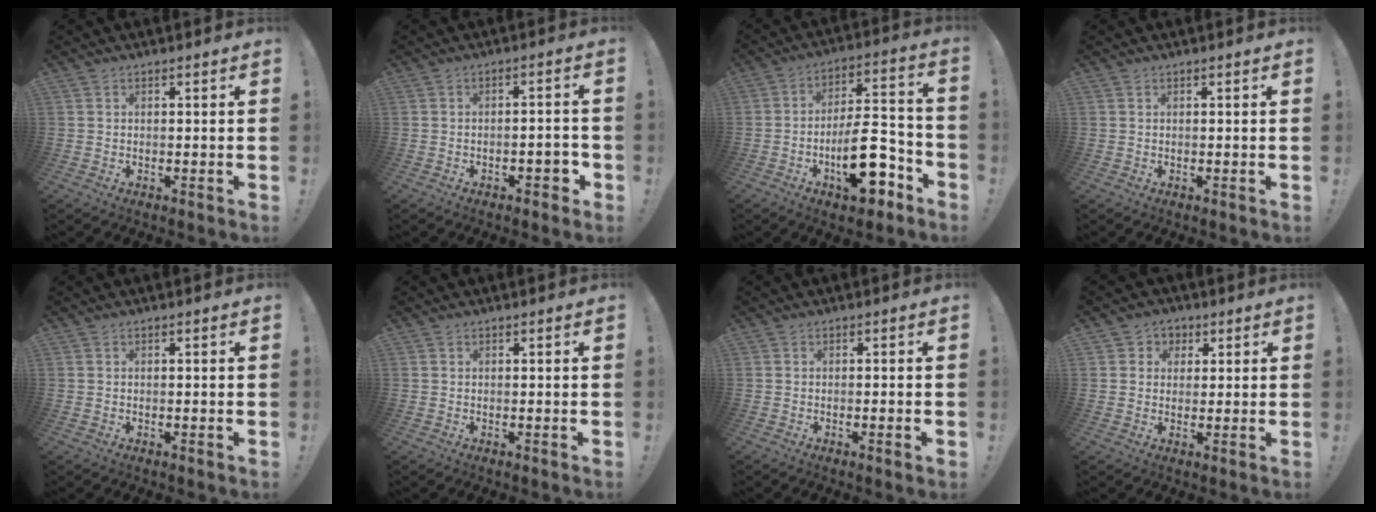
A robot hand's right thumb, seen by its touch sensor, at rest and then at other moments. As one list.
[{"total": 3.3, "force": [-1.8, 1.8, 2.1], "torque": [-0.029, 0.015, -0.029]}, {"total": 19.6, "force": [-7.3, 9.1, 15.7], "torque": [-0.252, 0.054, -0.108]}, {"total": 0.0}, {"total": 0.0}, {"total": 0.0}, {"total": 1.4, "force": [-0.6, -0.2, 1.2], "torque": [-0.027, 0.001, -0.009]}, {"total": 4.0, "force": [1.0, 3.8, 0.8], "torque": [-0.006, -0.005, 0.017]}]